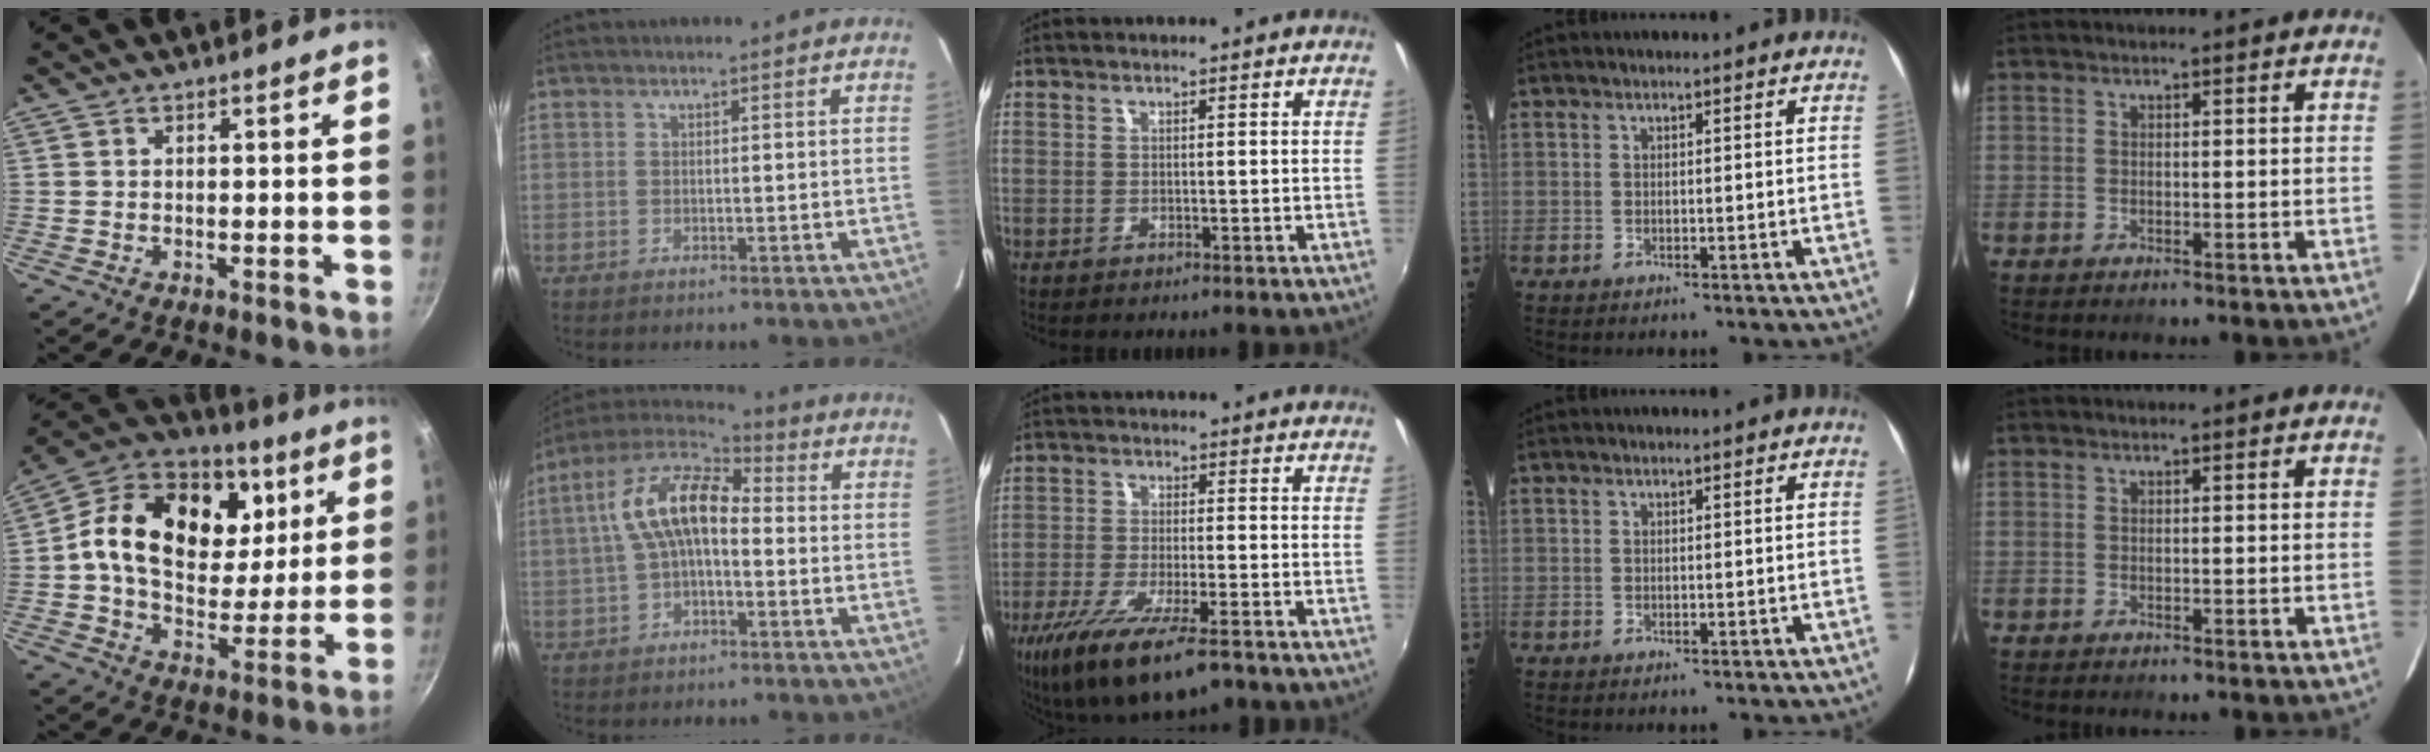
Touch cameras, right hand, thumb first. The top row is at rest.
{"thumb": {"total": 24.0, "force": [6.6, 16.9, 15.7], "torque": [-0.246, -0.008, 0.094]}, "index": {"total": 11.9, "force": [0.0, 6.2, 10.2], "torque": [-0.201, 0.031, -0.006]}, "middle": {"total": 14.6, "force": [-9.6, 3.5, 10.4], "torque": [-0.213, -0.048, -0.168]}}